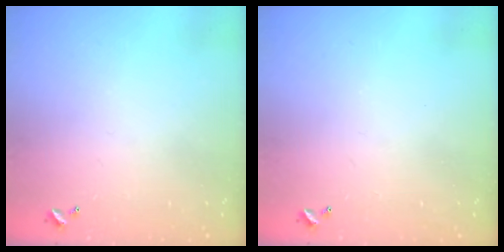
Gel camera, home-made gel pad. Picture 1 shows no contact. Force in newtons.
{"total": 0.0}